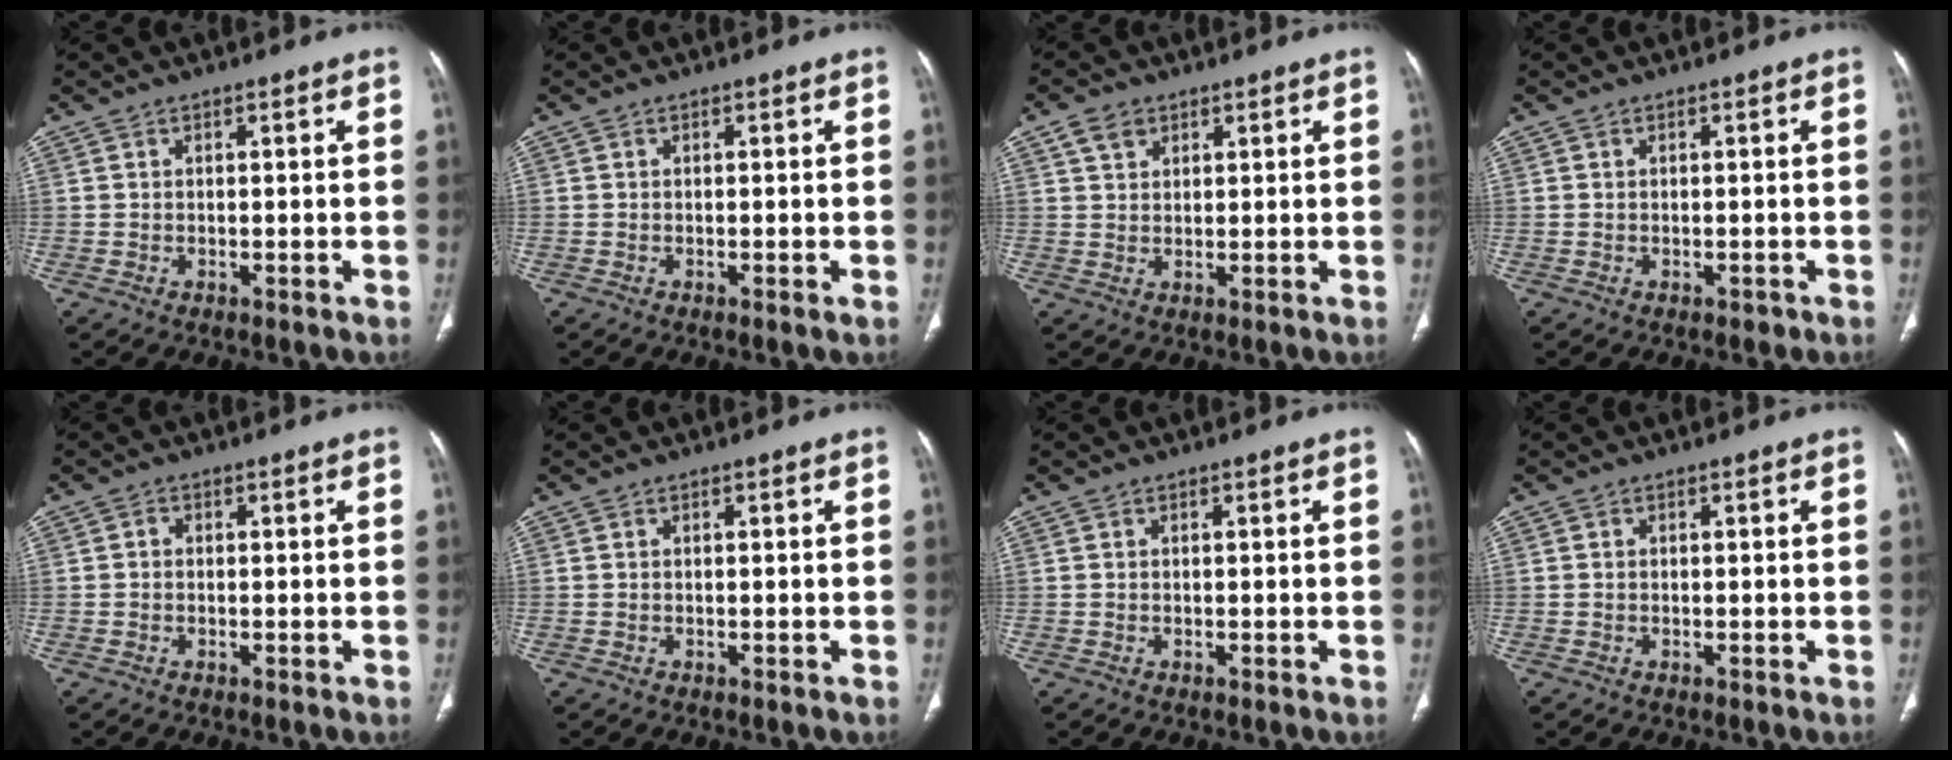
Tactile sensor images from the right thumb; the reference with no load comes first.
{"total": 0.7, "force": [-0.3, 0.0, 0.6], "torque": [-0.010, -0.001, -0.005]}
{"total": 3.7, "force": [2.0, 2.6, 1.6], "torque": [-0.020, -0.007, 0.040]}
{"total": 0.6, "force": [-0.4, 0.4, 0.2], "torque": [0.003, 0.002, -0.005]}
{"total": 0.9, "force": [-0.1, 0.7, 0.5], "torque": [-0.003, 0.003, -0.007]}
{"total": 0.0}
{"total": 0.0}
{"total": 0.0}